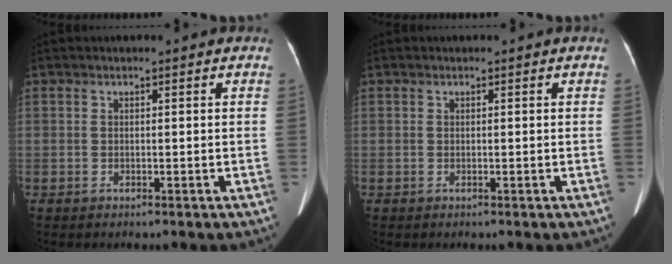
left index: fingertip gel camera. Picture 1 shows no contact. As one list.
[{"total": 0.0}]